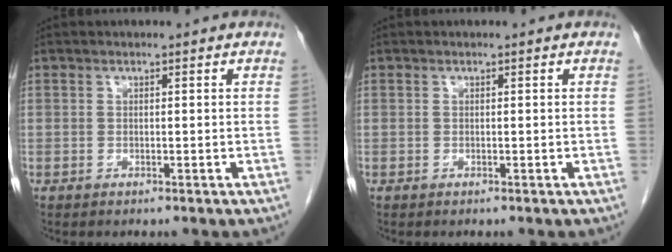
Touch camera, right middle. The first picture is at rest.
{"total": 0.0}